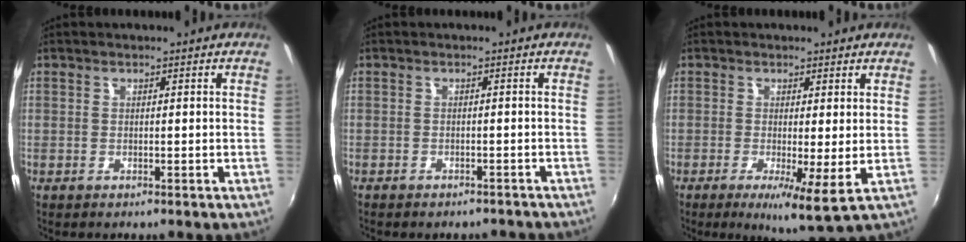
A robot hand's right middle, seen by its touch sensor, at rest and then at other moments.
{"total": 4.7, "force": [-4.3, 1.5, 1.5], "torque": [-0.030, -0.009, -0.050]}
{"total": 6.2, "force": [-0.7, 0.5, 6.1], "torque": [-0.106, -0.015, -0.011]}